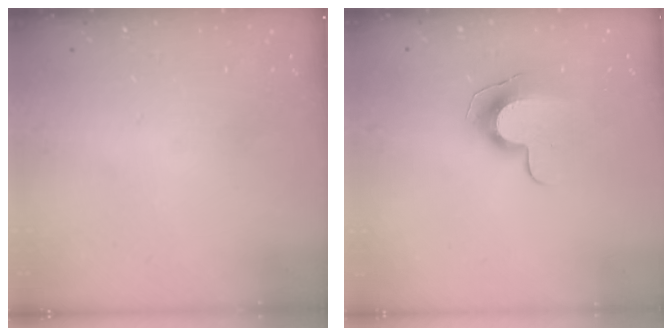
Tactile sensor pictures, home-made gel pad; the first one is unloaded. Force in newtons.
{"total": 9.6, "press": 9.6, "slide": 0.3}